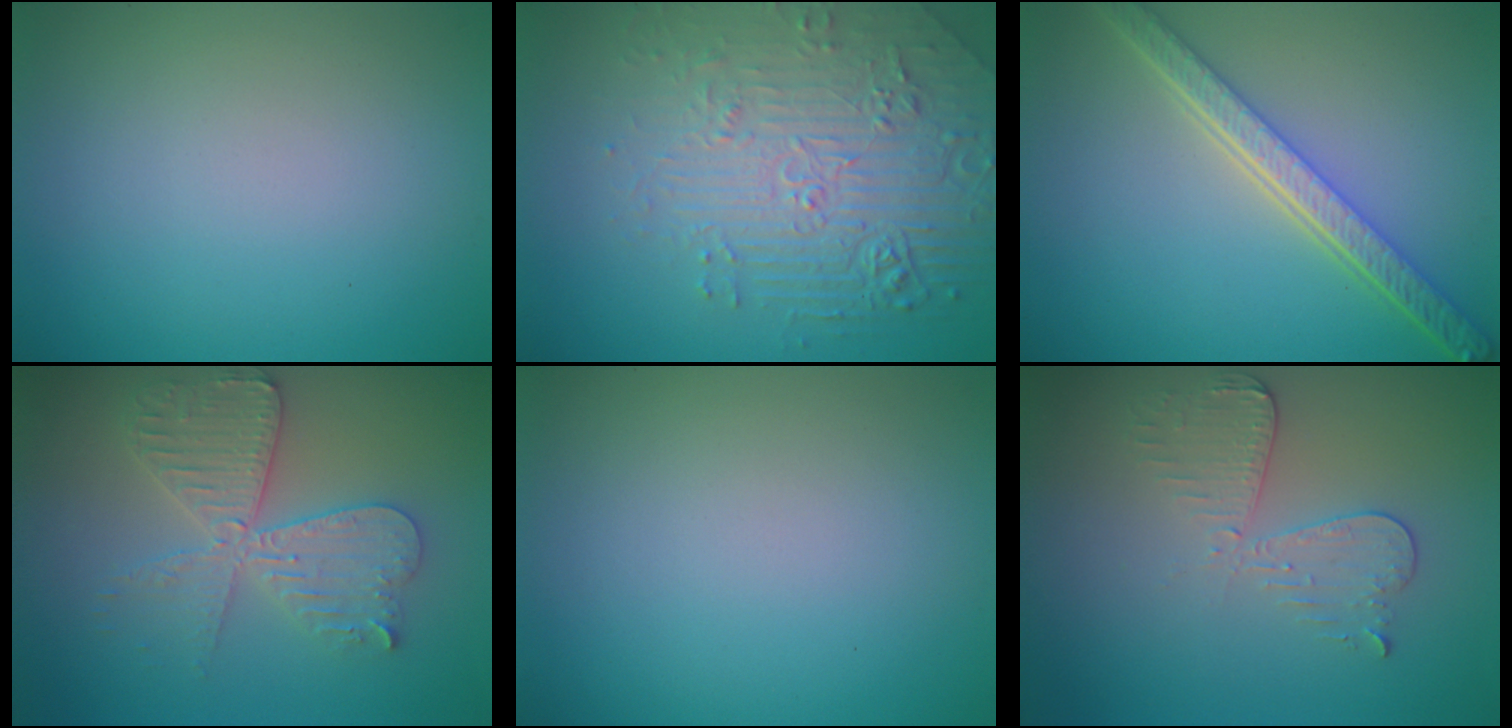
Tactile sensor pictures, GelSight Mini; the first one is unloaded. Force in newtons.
{"total": 5.4, "press": 4.8, "slide": 2.3}
{"total": 5.2, "press": 4.1, "slide": 3.3}
{"total": 5.7, "press": 5.7, "slide": 0.8}
{"total": 0.0}
{"total": 3.0, "press": 2.7, "slide": 1.2}